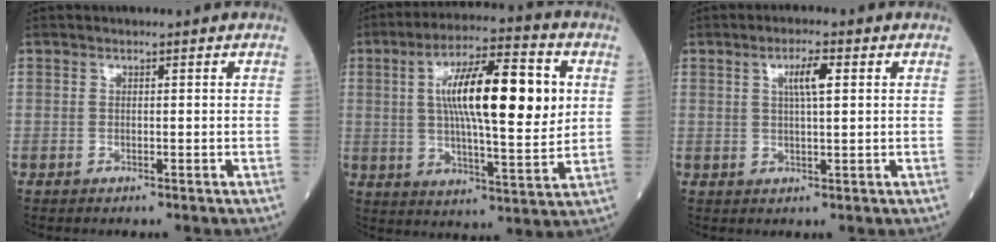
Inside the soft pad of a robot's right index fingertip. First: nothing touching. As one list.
[{"total": 17.6, "force": [3.5, 3.6, 16.9], "torque": [-0.286, 0.016, 0.053]}, {"total": 3.9, "force": [1.3, 0.5, 3.7], "torque": [-0.067, 0.004, 0.022]}]